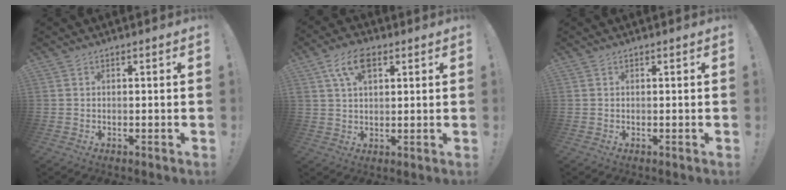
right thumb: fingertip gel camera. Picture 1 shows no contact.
{"total": 8.4, "force": [3.8, 4.5, 5.9], "torque": [-0.109, 0.006, 0.073]}
{"total": 0.0}